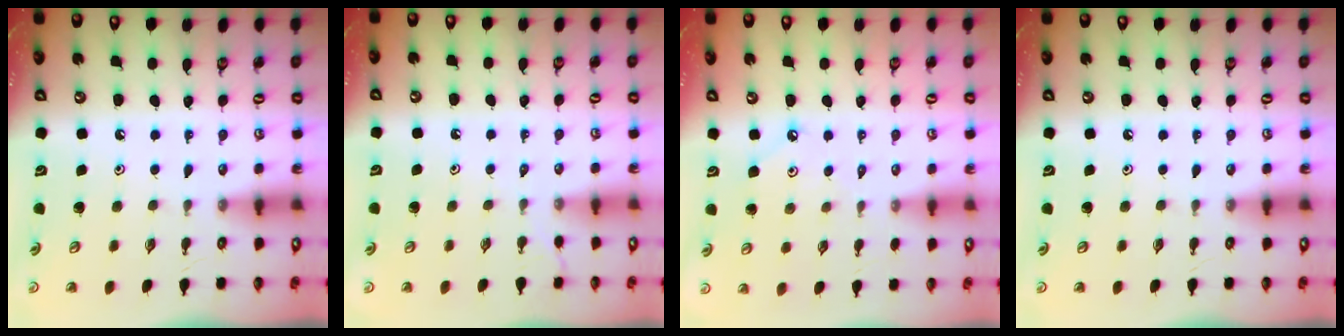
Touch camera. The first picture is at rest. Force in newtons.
{"total": 1.3, "press": 1.3, "slide": 0.3}
{"total": 3.0, "press": 3.0, "slide": 0.3}
{"total": 0.0}